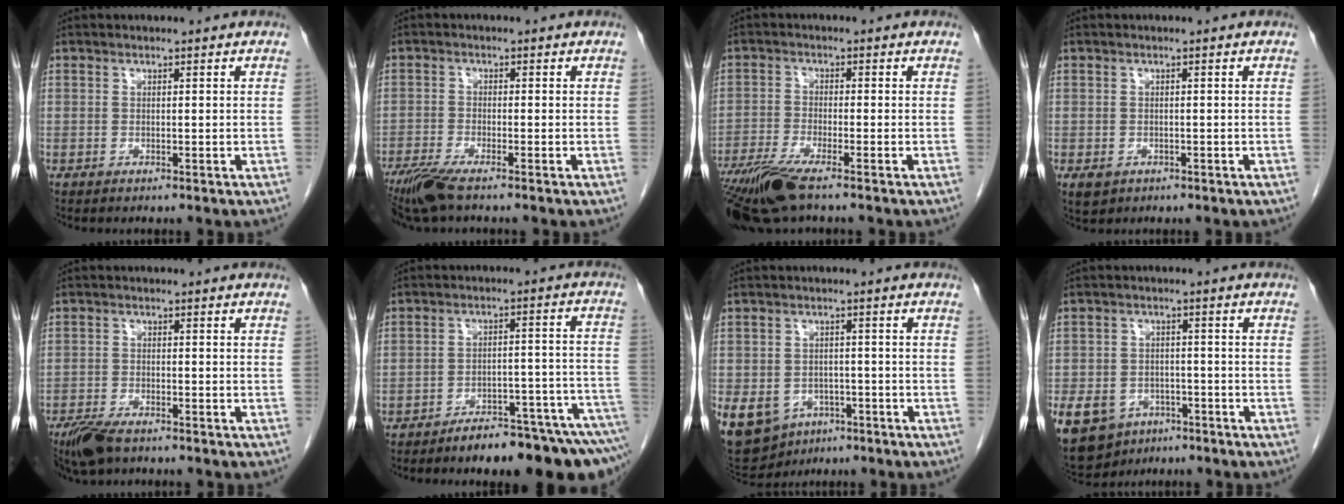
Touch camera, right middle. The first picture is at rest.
{"total": 5.2, "force": [-3.9, 0.3, 3.3], "torque": [-0.068, -0.015, -0.077]}
{"total": 8.0, "force": [-5.9, 0.5, 5.4], "torque": [-0.105, -0.021, -0.109]}
{"total": 2.1, "force": [-0.9, 1.6, 0.9], "torque": [-0.016, 0.000, -0.004]}
{"total": 5.7, "force": [-4.4, 1.7, 3.2], "torque": [-0.060, -0.010, -0.079]}
{"total": 13.4, "force": [-11.4, 1.7, 6.8], "torque": [-0.043, 0.038, -0.155]}
{"total": 19.5, "force": [-8.9, 15.4, 8.0], "torque": [-0.252, -0.004, -0.116]}
{"total": 16.4, "force": [-8.5, 12.3, 6.6], "torque": [-0.187, -0.002, -0.117]}